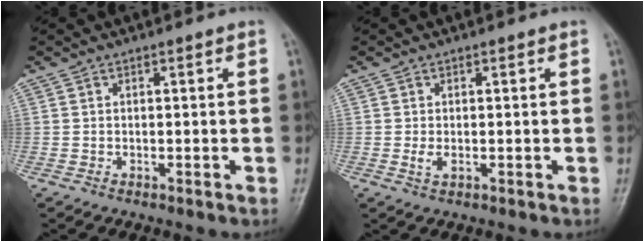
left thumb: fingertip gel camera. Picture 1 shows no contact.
{"total": 1.7, "force": [0.0, 1.0, 1.4], "torque": [-0.028, -0.005, 0.002]}